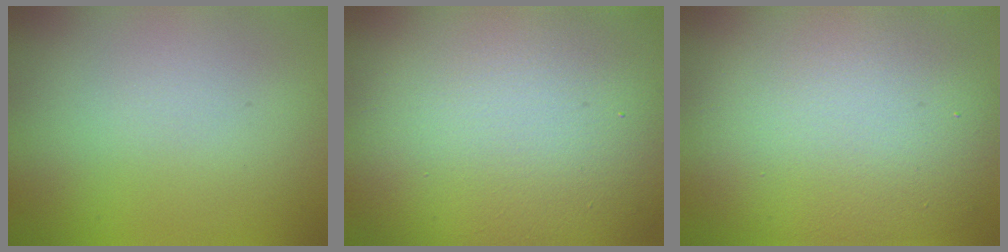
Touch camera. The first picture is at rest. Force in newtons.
{"total": 18.9, "press": 18.9, "slide": 1.0}
{"total": 12.5, "press": 12.4, "slide": 0.9}